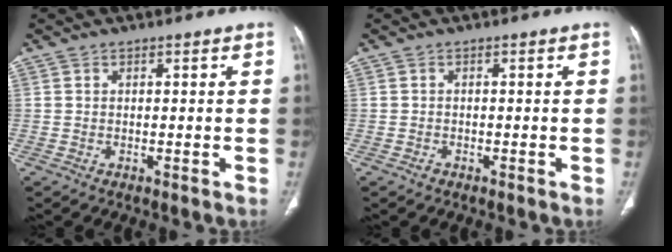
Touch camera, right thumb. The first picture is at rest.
{"total": 0.9, "force": [-0.6, 0.6, 0.3], "torque": [-0.006, 0.002, -0.012]}